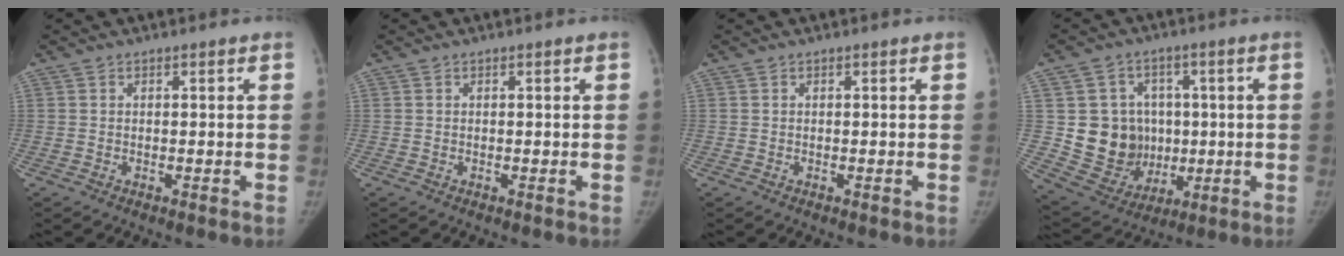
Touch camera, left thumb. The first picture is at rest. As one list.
[{"total": 0.0}, {"total": 0.0}, {"total": 13.5, "force": [0.5, 12.2, 5.5], "torque": [-0.053, 0.001, 0.036]}]